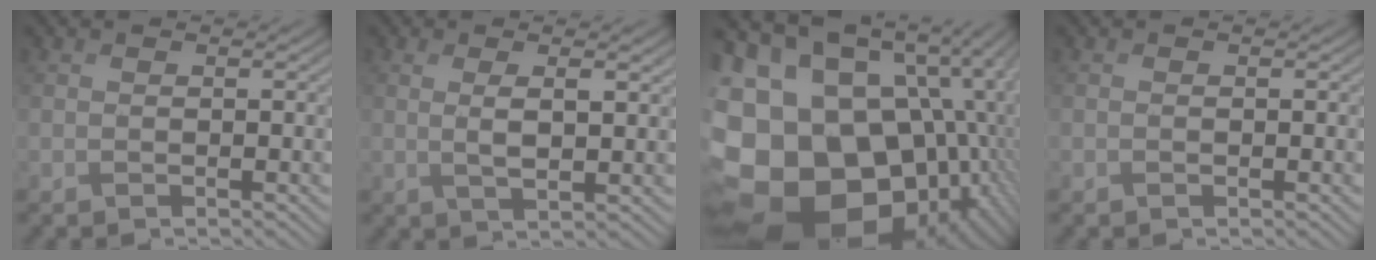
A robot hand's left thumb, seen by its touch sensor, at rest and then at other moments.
{"total": 3.8, "force": [1.2, 1.0, 3.5], "torque": [-0.072, -0.002, 0.025]}
{"total": 24.2, "force": [-3.4, 19.4, 14.1], "torque": [-0.284, -0.019, -0.065]}
{"total": 0.0}